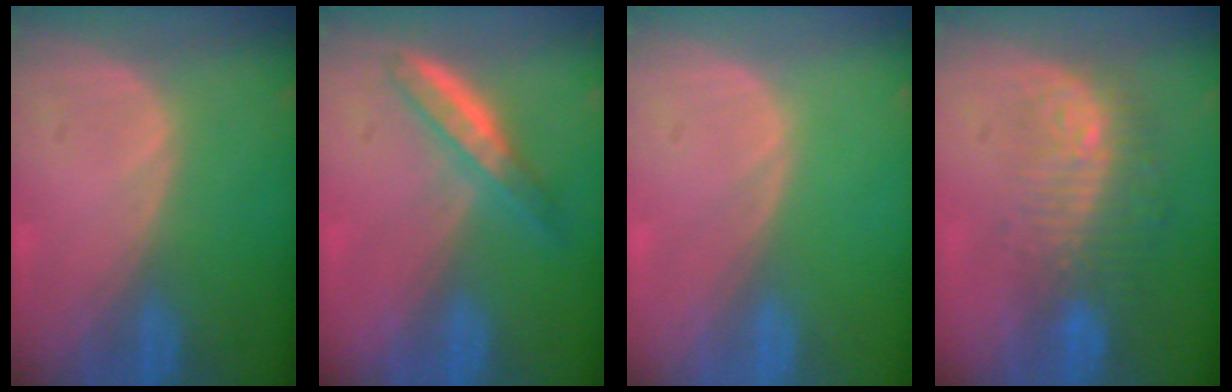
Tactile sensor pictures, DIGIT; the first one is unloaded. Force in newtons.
{"total": 4.9, "press": 4.5, "slide": 1.9}
{"total": 0.0}
{"total": 9.7, "press": 8.3, "slide": 5.1}